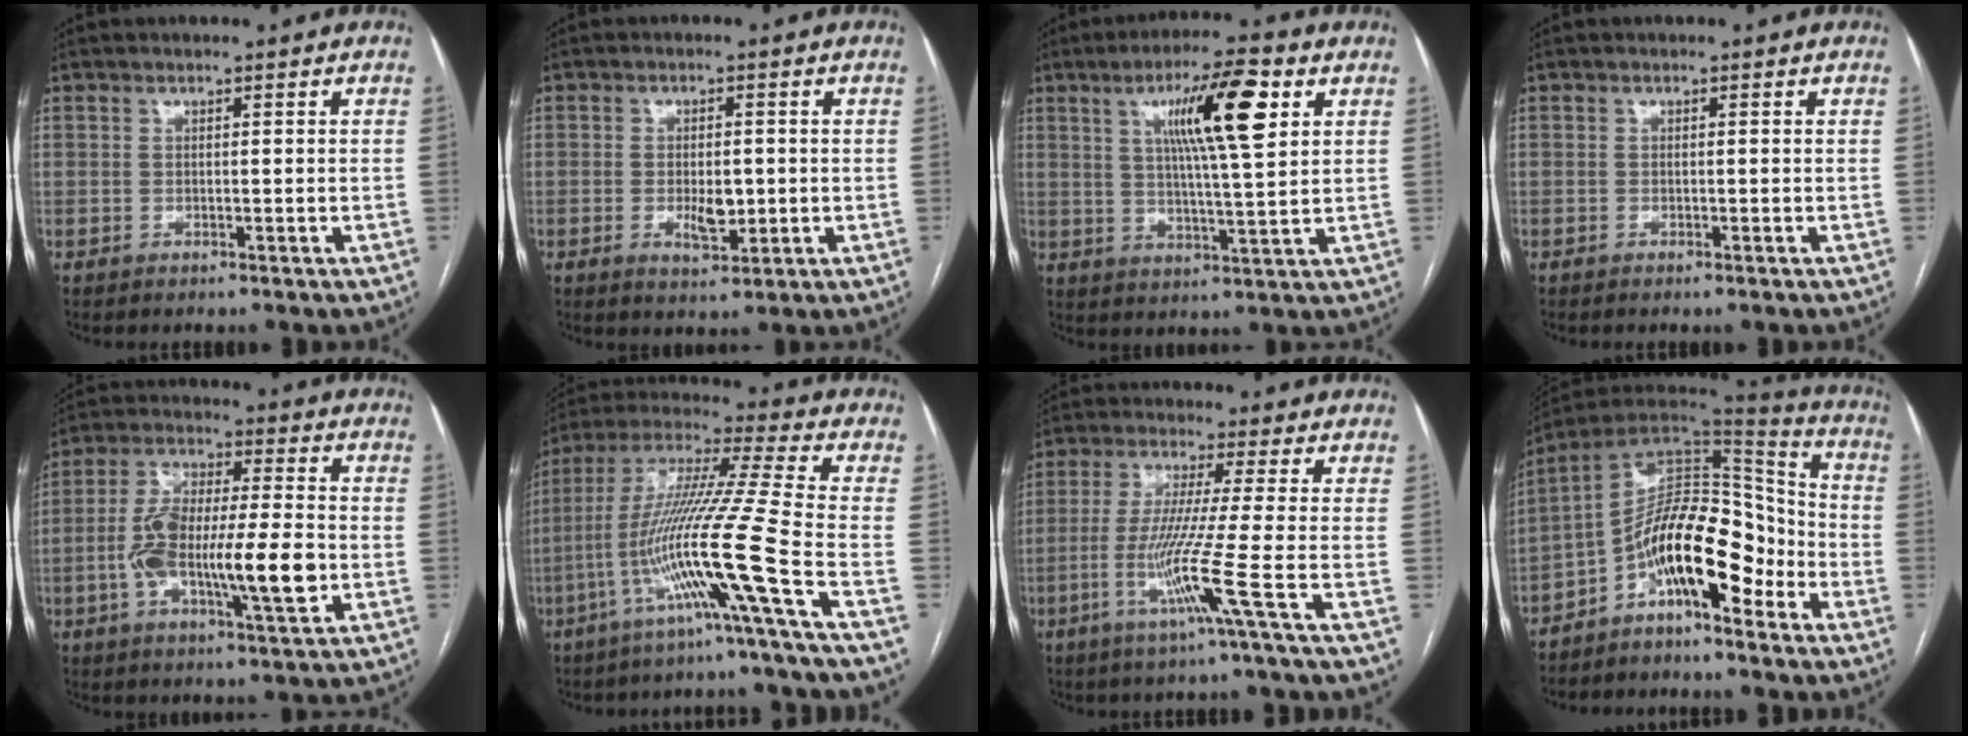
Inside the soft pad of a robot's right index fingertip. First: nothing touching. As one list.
[{"total": 4.3, "force": [-0.6, 1.9, 3.8], "torque": [-0.062, -0.001, -0.002]}, {"total": 12.2, "force": [4.6, 0.8, 11.3], "torque": [-0.189, 0.008, 0.073]}, {"total": 0.6, "force": [-0.3, -0.1, 0.5], "torque": [-0.011, 0.001, -0.007]}, {"total": 15.5, "force": [-3.1, 3.2, 14.8], "torque": [-0.276, 0.008, -0.052]}, {"total": 16.9, "force": [-6.8, -2.8, 15.2], "torque": [-0.306, -0.011, -0.134]}, {"total": 9.5, "force": [-3.6, -2.5, 8.5], "torque": [-0.169, -0.026, -0.077]}, {"total": 13.5, "force": [-6.5, 4.5, 11.0], "torque": [-0.182, 0.039, -0.109]}]